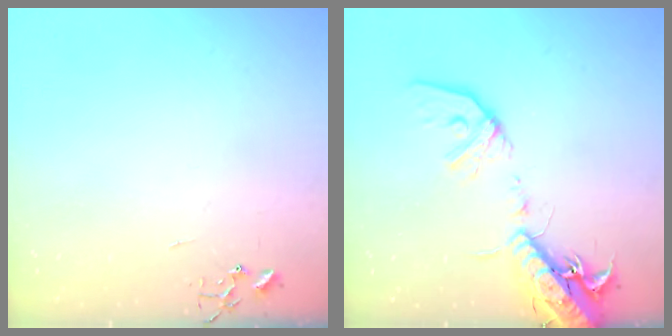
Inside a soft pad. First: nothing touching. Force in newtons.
{"total": 18.3, "press": 17.9, "slide": 3.7}